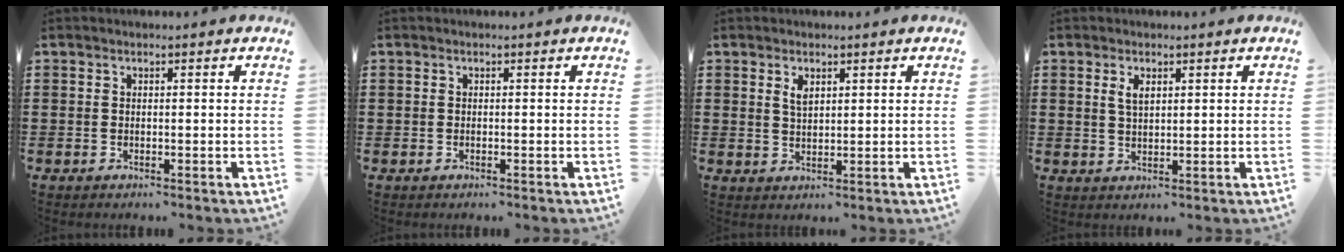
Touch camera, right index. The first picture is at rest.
{"total": 0.0}
{"total": 2.1, "force": [1.2, 1.0, 1.4], "torque": [-0.031, 0.003, 0.021]}
{"total": 2.5, "force": [1.1, 1.1, 1.9], "torque": [-0.042, 0.004, 0.019]}